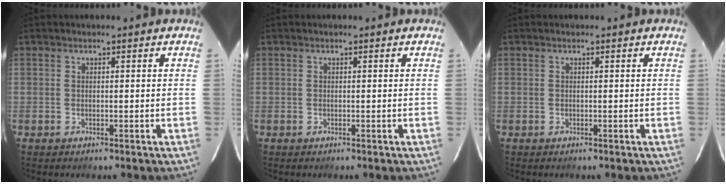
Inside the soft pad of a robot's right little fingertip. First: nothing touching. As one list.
[{"total": 0.0}, {"total": 0.0}]